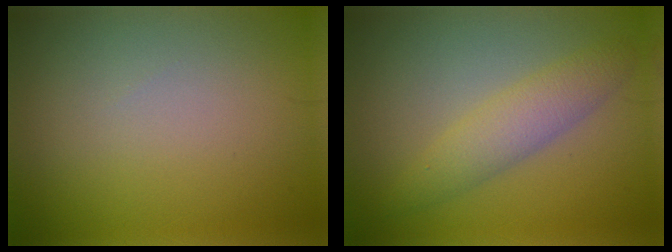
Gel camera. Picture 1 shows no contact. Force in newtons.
{"total": 3.3, "press": 3.3, "slide": 0.1}